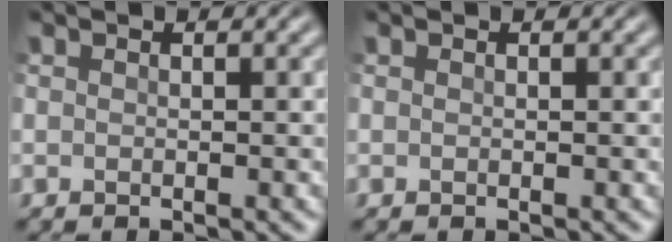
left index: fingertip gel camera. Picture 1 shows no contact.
{"total": 0.0}